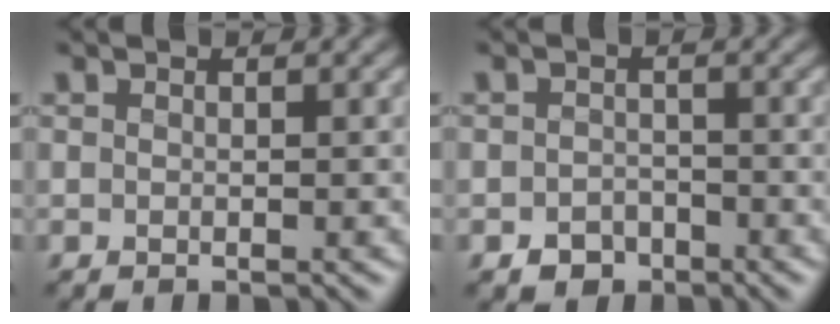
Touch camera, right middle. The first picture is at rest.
{"total": 1.9, "force": [-1.4, 1.2, 0.3], "torque": [0.000, 0.004, -0.028]}